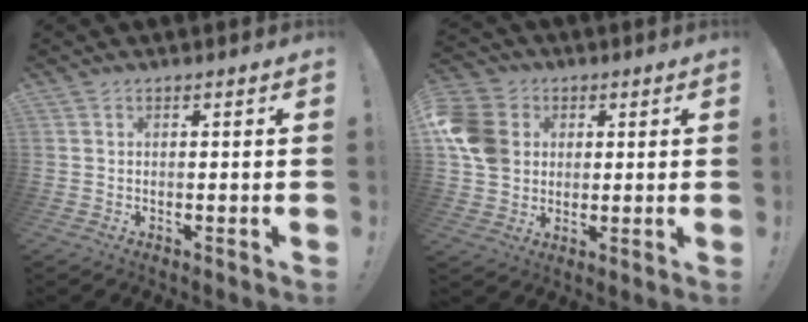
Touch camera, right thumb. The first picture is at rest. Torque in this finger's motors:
{"motor_torque": [-0.56, 1.11, 1.30, -0.15, 0.43]}